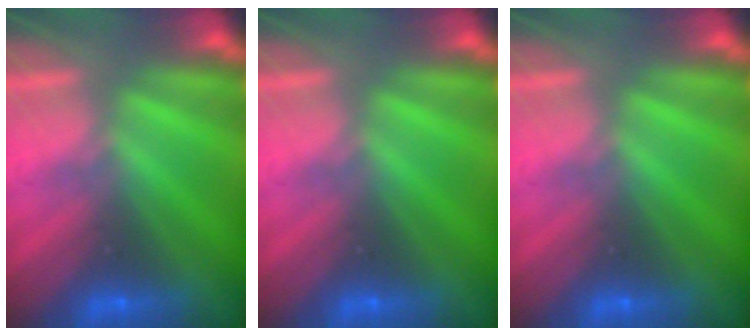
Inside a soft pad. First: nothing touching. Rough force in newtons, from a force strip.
{"total": 0.0}
{"total": 0.0}